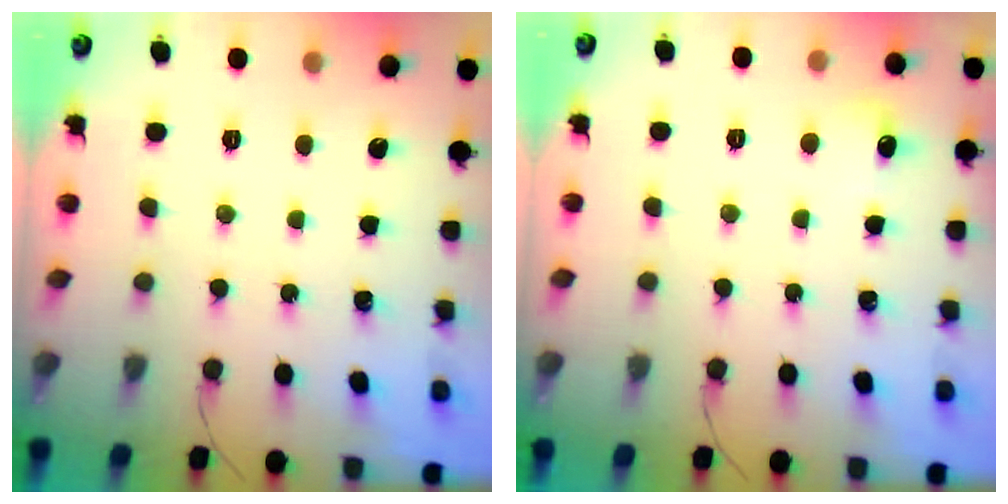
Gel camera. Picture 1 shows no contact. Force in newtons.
{"total": 4.6, "press": 4.0, "slide": 2.3}